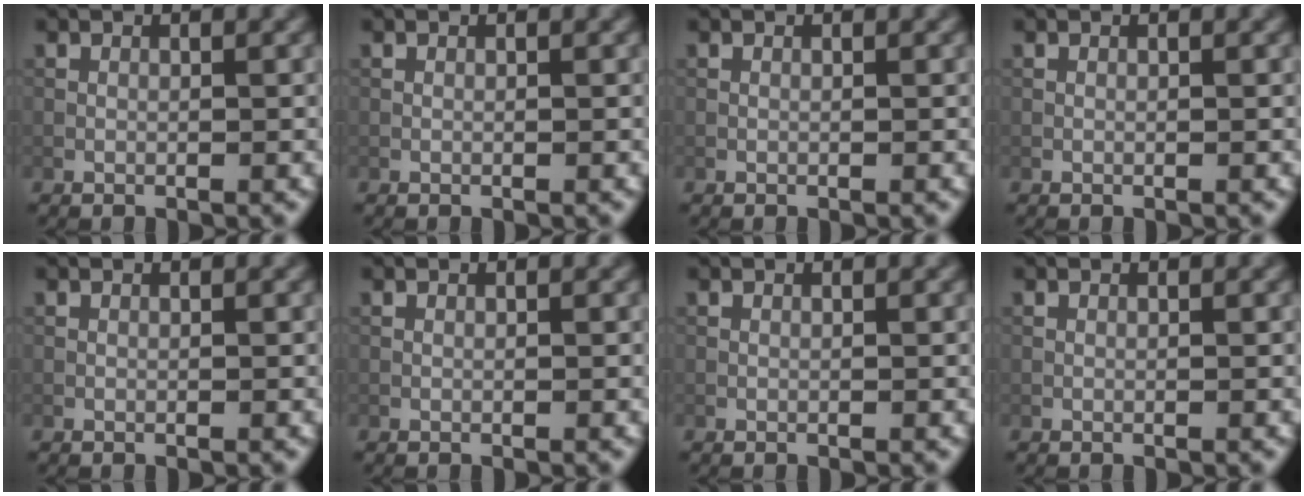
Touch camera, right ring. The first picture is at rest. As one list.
[{"total": 0.0}, {"total": 0.0}, {"total": 0.0}, {"total": 0.0}, {"total": 0.0}, {"total": 0.0}, {"total": 0.0}]